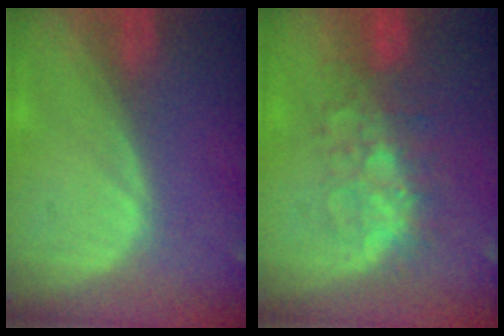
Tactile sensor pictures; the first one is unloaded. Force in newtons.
{"total": 8.0, "press": 7.3, "slide": 3.2}